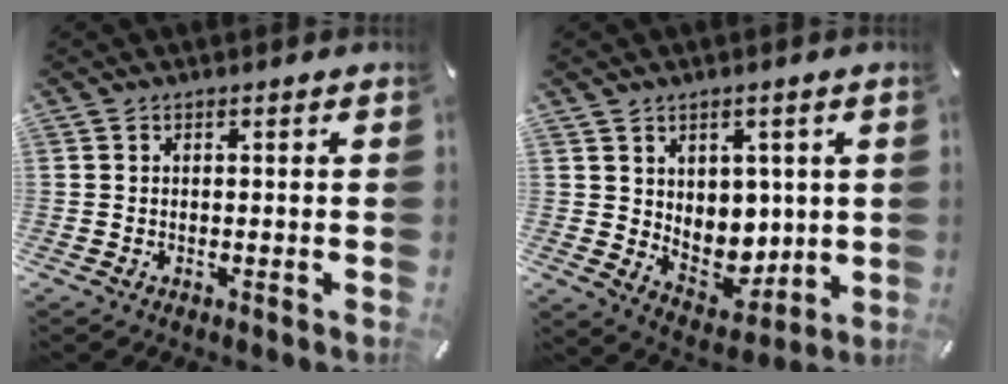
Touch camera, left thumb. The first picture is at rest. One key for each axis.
{"total": 7.3, "fx": 3.7, "fy": 6.1, "fz": 1.5, "tx": -0.017, "ty": -0.042, "tz": 0.076}